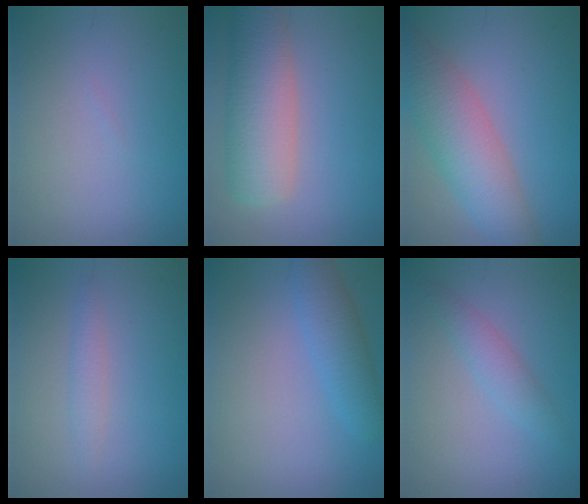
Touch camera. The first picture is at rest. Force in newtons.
{"total": 6.8, "press": 6.8, "slide": 0.5}
{"total": 6.2, "press": 6.1, "slide": 0.3}
{"total": 1.5, "press": 1.4, "slide": 0.1}
{"total": 3.2, "press": 3.2, "slide": 0.1}
{"total": 2.2, "press": 2.2, "slide": 0.1}